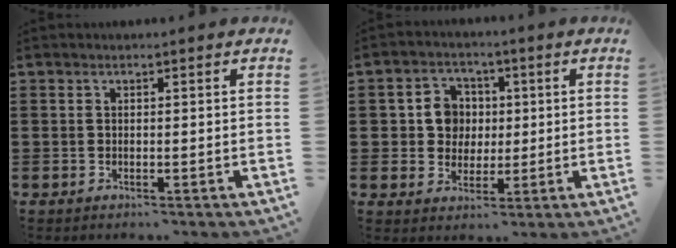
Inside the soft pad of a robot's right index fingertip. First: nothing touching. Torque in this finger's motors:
{"motor_torque": [0.40, -0.40, 0.27, 0.07]}